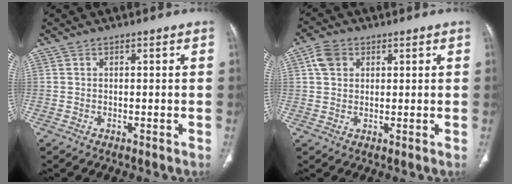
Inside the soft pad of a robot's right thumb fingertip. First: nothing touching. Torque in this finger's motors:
{"motor_torque": [-0.08, 0.21, 0.19, -0.21, 0.01]}